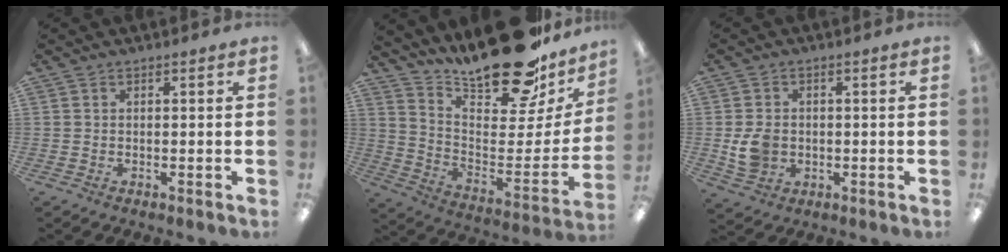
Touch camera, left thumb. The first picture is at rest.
{"total": 22.7, "force": [19.0, 6.7, 10.3], "torque": [-0.134, -0.145, 0.318]}
{"total": 6.0, "force": [-0.5, 5.0, 3.2], "torque": [-0.056, 0.002, -0.009]}